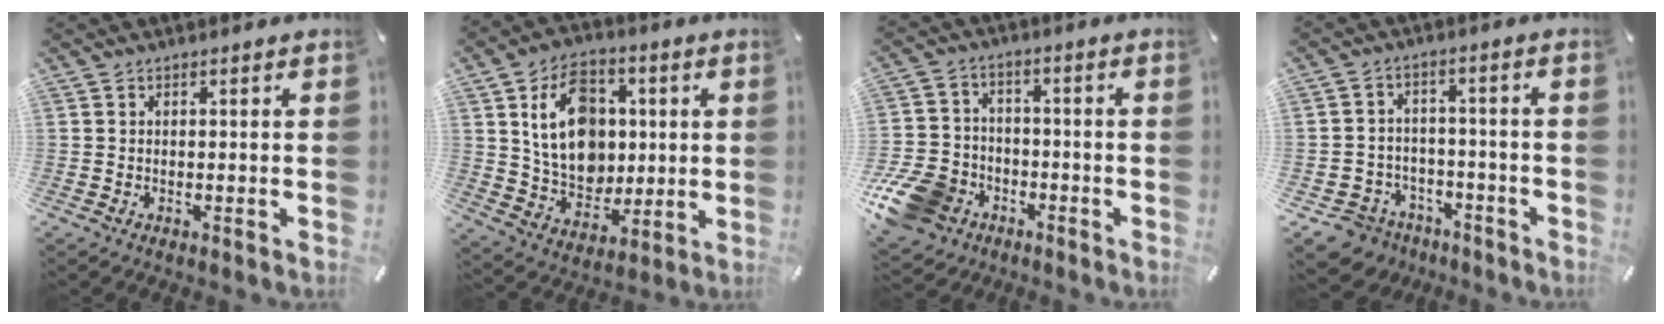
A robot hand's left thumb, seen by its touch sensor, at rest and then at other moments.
{"total": 15.5, "force": [2.7, 12.5, 8.8], "torque": [-0.149, 0.009, 0.056]}
{"total": 13.1, "force": [-6.5, 10.1, 5.3], "torque": [-0.112, 0.049, -0.114]}
{"total": 6.8, "force": [-4.5, 5.0, 1.1], "torque": [-0.033, 0.028, -0.086]}